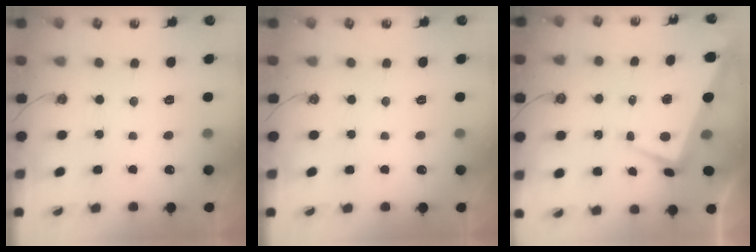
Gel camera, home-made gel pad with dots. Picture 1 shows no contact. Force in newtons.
{"total": 0.9, "press": 0.9, "slide": 0.1}
{"total": 2.0, "press": 1.6, "slide": 1.2}